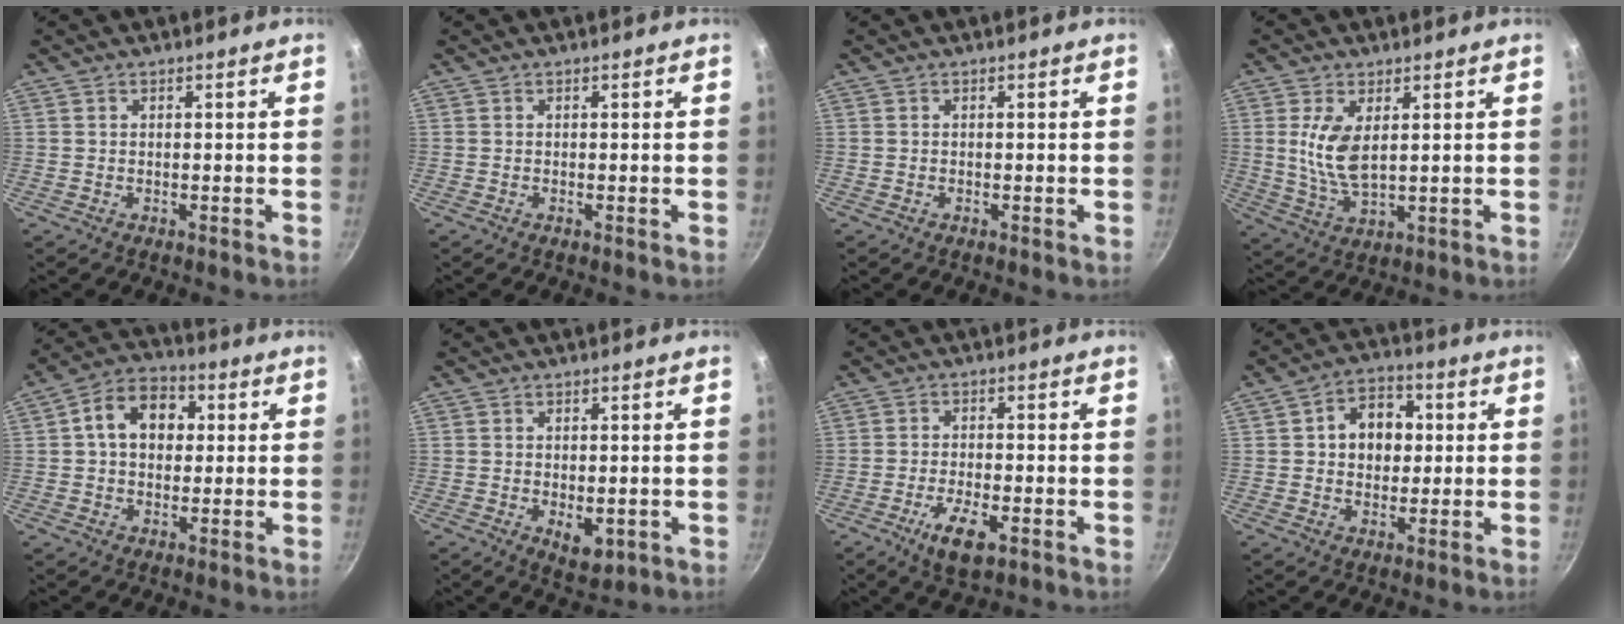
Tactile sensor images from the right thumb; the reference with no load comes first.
{"total": 0.0}
{"total": 0.0}
{"total": 8.3, "force": [1.9, 4.1, 7.0], "torque": [-0.137, -0.017, 0.043]}
{"total": 11.1, "force": [1.9, 8.1, 7.3], "torque": [-0.084, 0.021, 0.013]}
{"total": 5.4, "force": [-1.2, 3.0, 4.4], "torque": [-0.055, -0.010, -0.008]}
{"total": 7.3, "force": [-3.3, 2.6, 5.9], "torque": [-0.105, 0.006, -0.055]}
{"total": 9.7, "force": [1.4, 7.4, 6.0], "torque": [-0.053, 0.009, 0.012]}